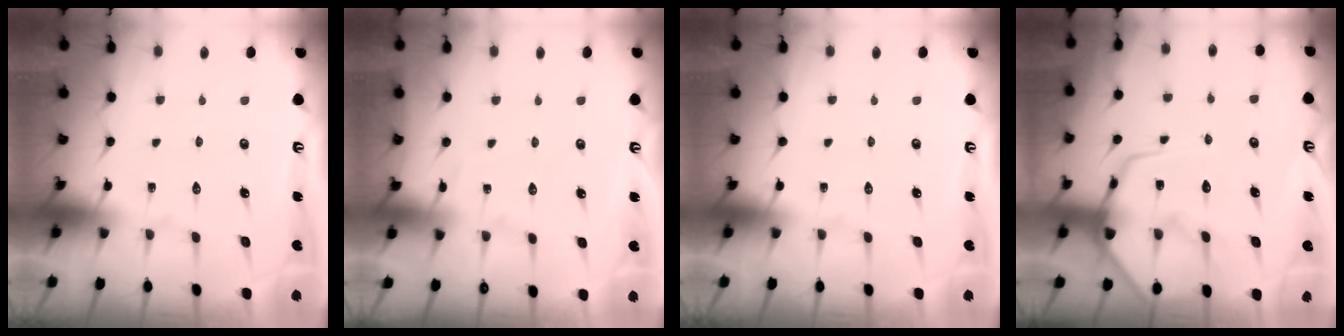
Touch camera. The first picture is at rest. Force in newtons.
{"total": 4.8, "press": 4.8, "slide": 0.6}
{"total": 0.0}
{"total": 10.9, "press": 10.9, "slide": 1.0}